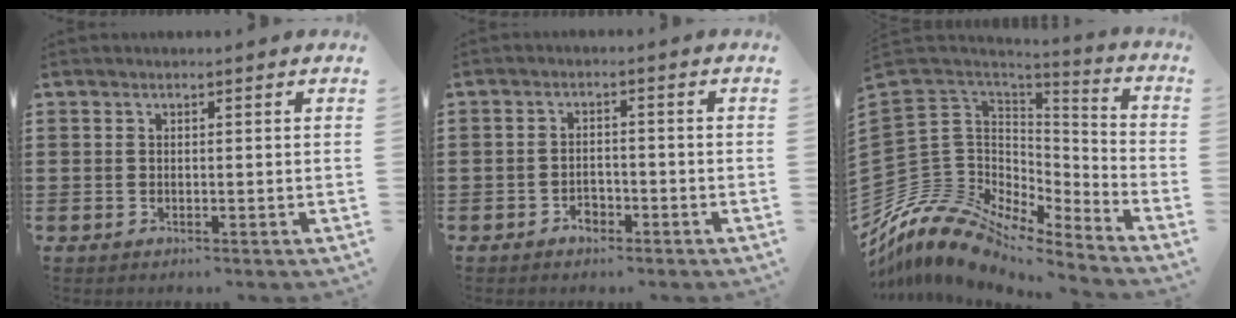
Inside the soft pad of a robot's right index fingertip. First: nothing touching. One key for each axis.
{"total": 2.2, "fx": -1.6, "fy": 1.2, "fz": 0.9, "tx": -0.020, "ty": 0.001, "tz": -0.033}
{"total": 10.8, "fx": -6.6, "fy": 7.6, "fz": 4.1, "tx": -0.144, "ty": -0.014, "tz": -0.132}